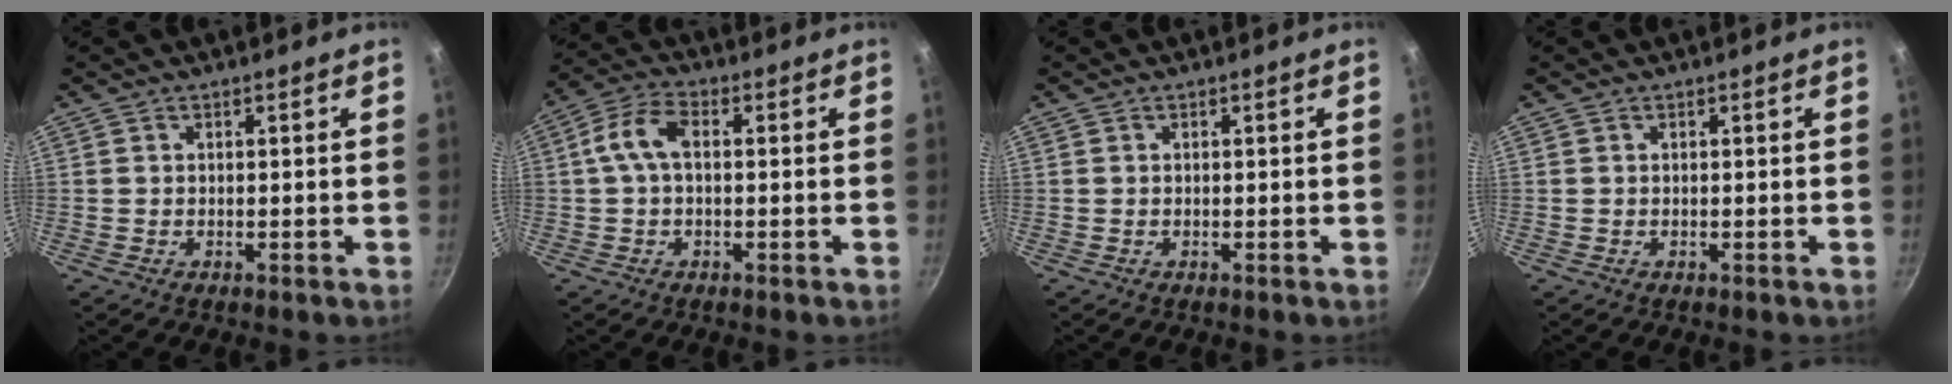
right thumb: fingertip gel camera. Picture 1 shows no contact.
{"total": 7.0, "force": [0.6, 3.9, 5.8], "torque": [-0.122, 0.026, 0.002]}
{"total": 0.0}
{"total": 0.0}